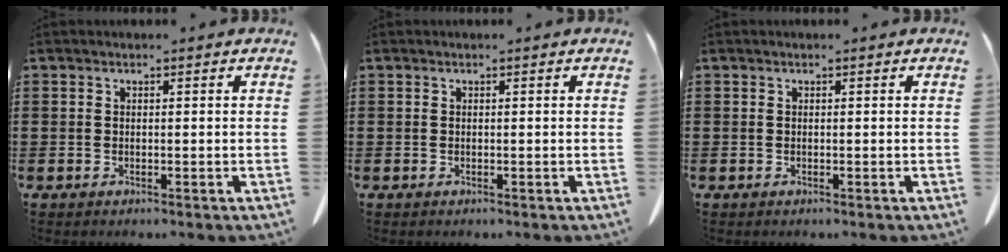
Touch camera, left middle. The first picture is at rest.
{"total": 0.0}
{"total": 0.0}